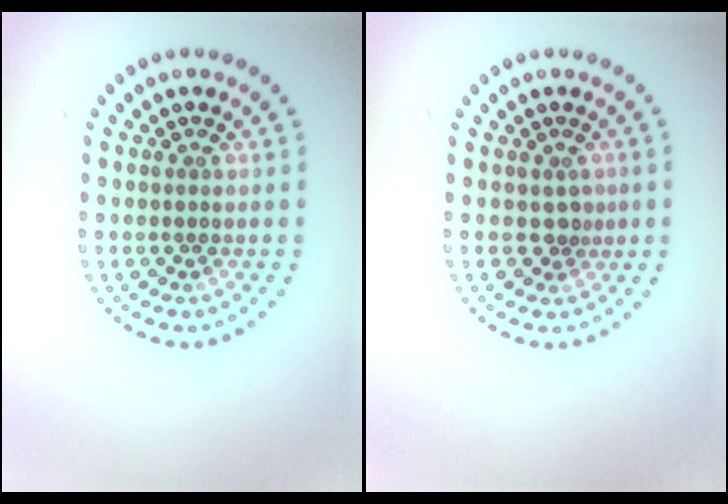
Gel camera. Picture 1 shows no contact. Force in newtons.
{"total": 1.3, "press": 1.0, "slide": 0.8}